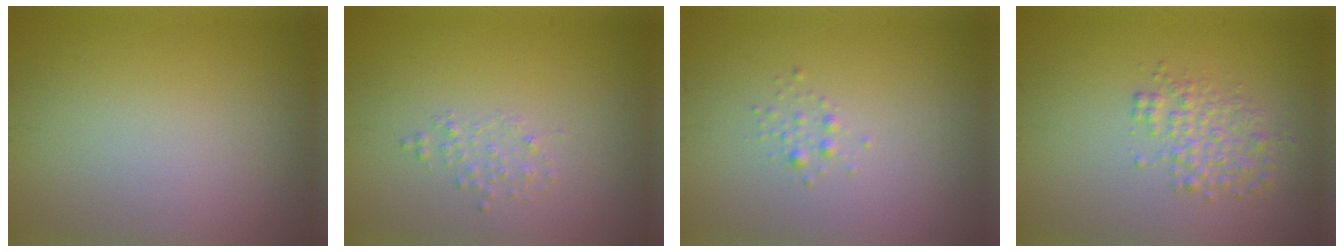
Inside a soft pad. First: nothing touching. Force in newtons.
{"total": 1.0, "press": 1.0, "slide": 0.1}
{"total": 0.8, "press": 0.8, "slide": 0.0}
{"total": 2.6, "press": 2.6, "slide": 0.1}